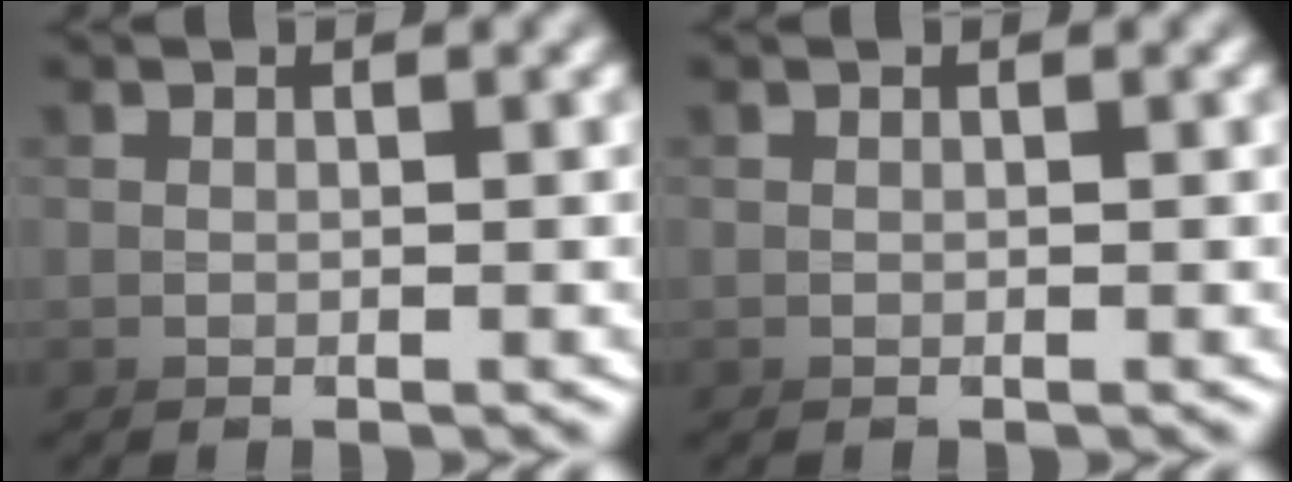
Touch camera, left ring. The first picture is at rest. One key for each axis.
{"total": 0.0}